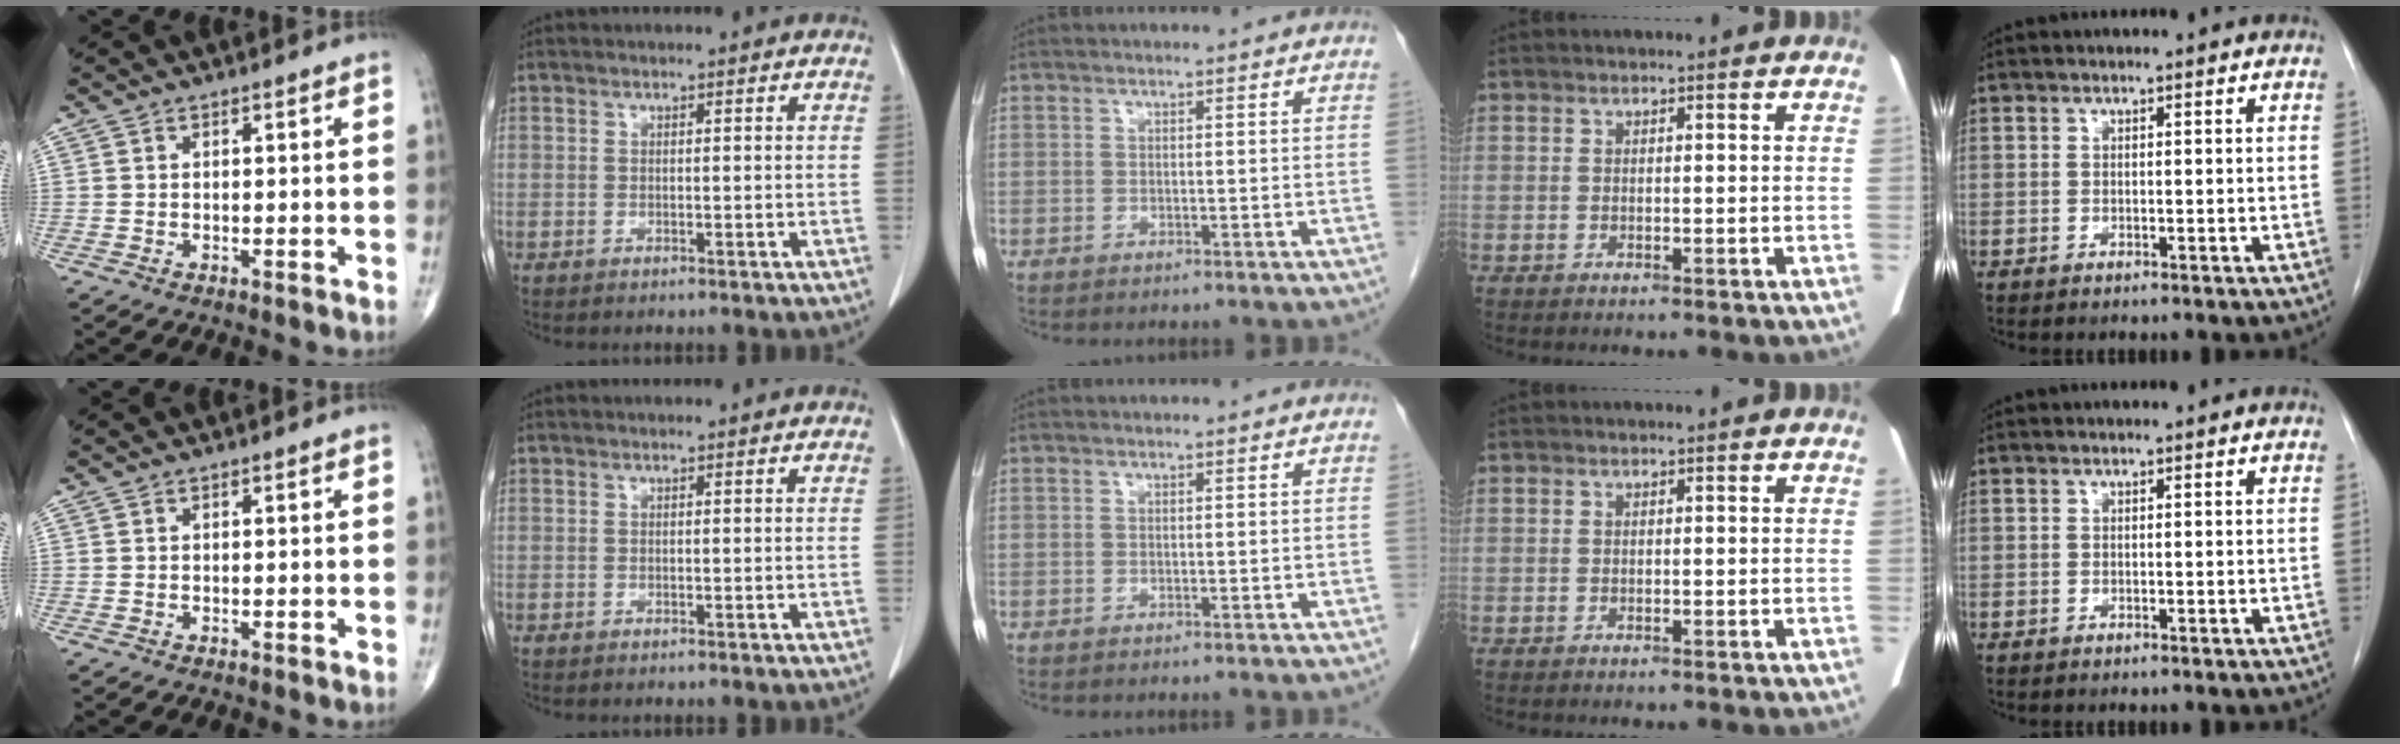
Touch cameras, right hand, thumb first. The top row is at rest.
{}